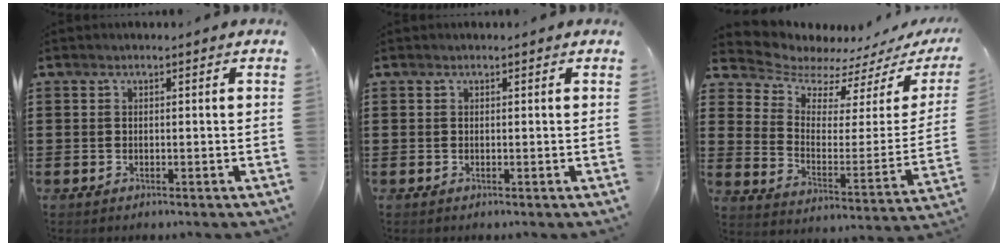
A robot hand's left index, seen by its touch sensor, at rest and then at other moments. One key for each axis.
{"total": 0.0}
{"total": 5.9, "fx": 5.6, "fy": 1.9, "fz": 0.1, "tx": -0.042, "ty": -0.051, "tz": 0.097}